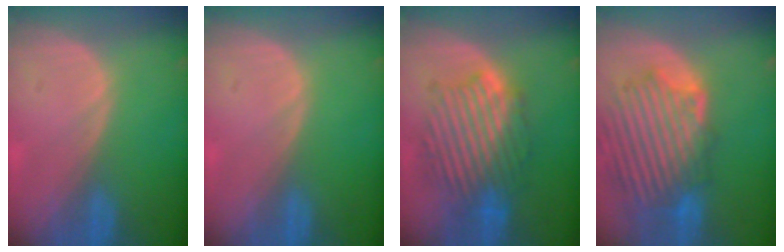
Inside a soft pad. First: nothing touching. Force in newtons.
{"total": 0.0}
{"total": 9.2, "press": 9.2, "slide": 0.5}
{"total": 11.8, "press": 11.1, "slide": 4.0}